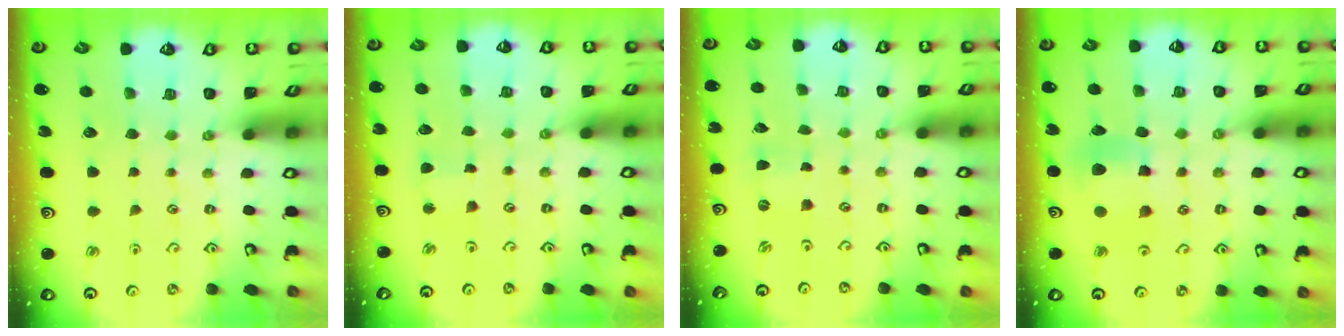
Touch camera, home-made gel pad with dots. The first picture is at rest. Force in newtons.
{"total": 2.1, "press": 2.1, "slide": 0.2}
{"total": 0.0}
{"total": 7.7, "press": 7.6, "slide": 1.1}